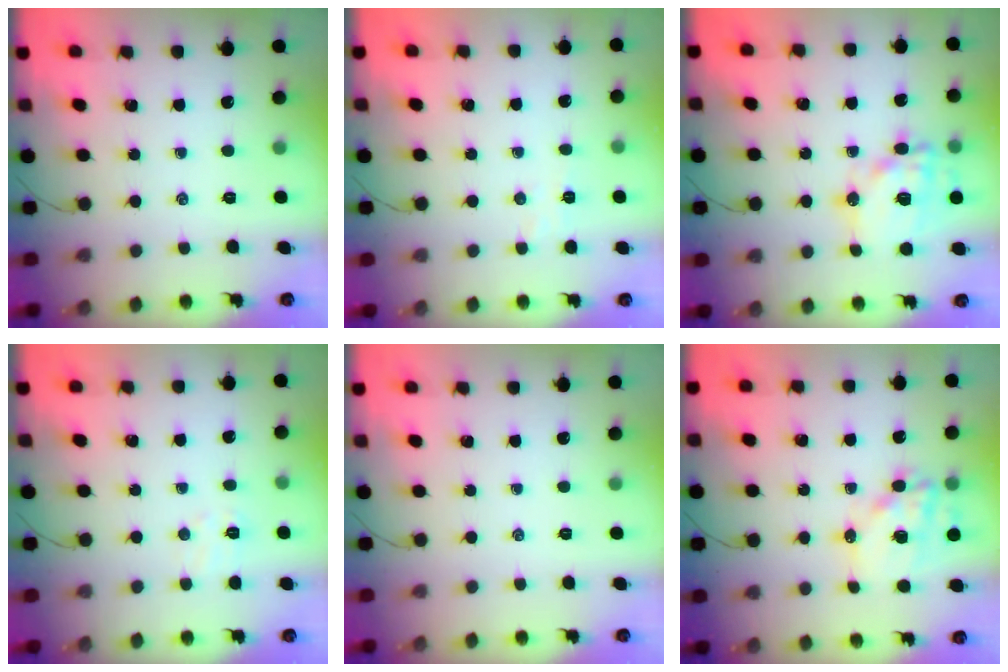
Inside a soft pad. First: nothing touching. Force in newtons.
{"total": 2.9, "press": 2.9, "slide": 0.7}
{"total": 16.8, "press": 16.6, "slide": 2.6}
{"total": 4.3, "press": 4.1, "slide": 1.3}
{"total": 0.0}
{"total": 14.2, "press": 13.8, "slide": 3.3}